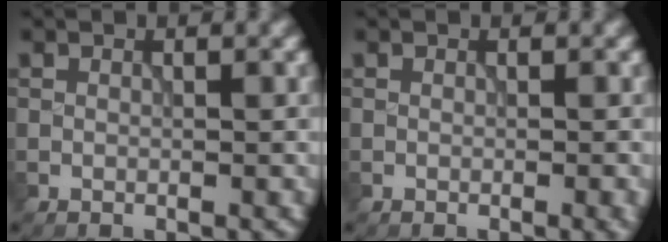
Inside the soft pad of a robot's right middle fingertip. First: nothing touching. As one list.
[{"total": 1.1, "force": [-0.2, 0.3, 1.1], "torque": [-0.011, -0.001, -0.005]}]